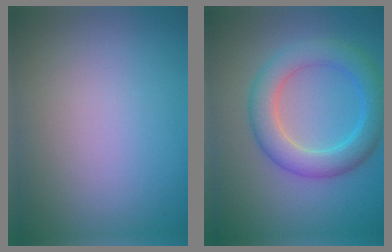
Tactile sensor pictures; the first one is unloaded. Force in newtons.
{"total": 5.1, "press": 5.1, "slide": 0.1}